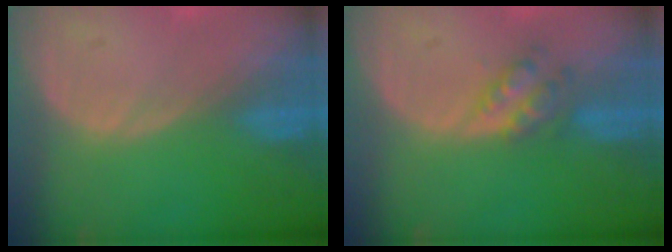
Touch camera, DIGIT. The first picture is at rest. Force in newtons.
{"total": 3.7, "press": 3.7, "slide": 0.3}